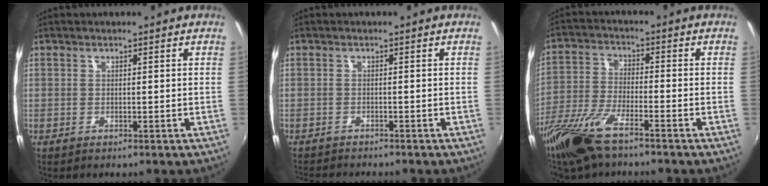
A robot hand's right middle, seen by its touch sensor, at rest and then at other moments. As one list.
[{"total": 3.9, "force": [-3.7, 0.5, 0.9], "torque": [-0.031, -0.018, -0.064]}, {"total": 12.6, "force": [-8.9, 3.2, 8.3], "torque": [-0.185, -0.035, -0.179]}]